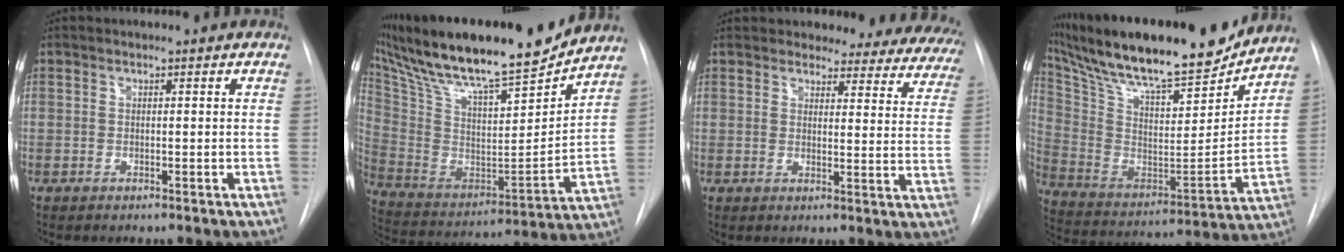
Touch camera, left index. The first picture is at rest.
{"total": 25.0, "force": [20.8, 3.6, 13.5], "torque": [-0.261, -0.012, 0.344]}
{"total": 19.2, "force": [17.9, 6.0, 3.7], "torque": [-0.020, -0.071, 0.179]}
{"total": 26.9, "force": [22.4, 5.3, 14.1], "torque": [-0.267, -0.017, 0.353]}